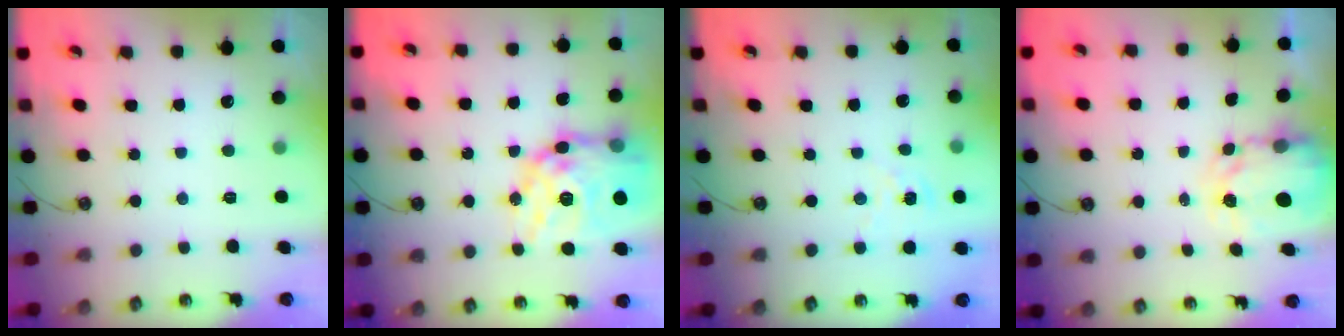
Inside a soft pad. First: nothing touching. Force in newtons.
{"total": 21.7, "press": 21.6, "slide": 1.8}
{"total": 1.9, "press": 1.9, "slide": 0.2}
{"total": 3.9, "press": 3.9, "slide": 0.4}